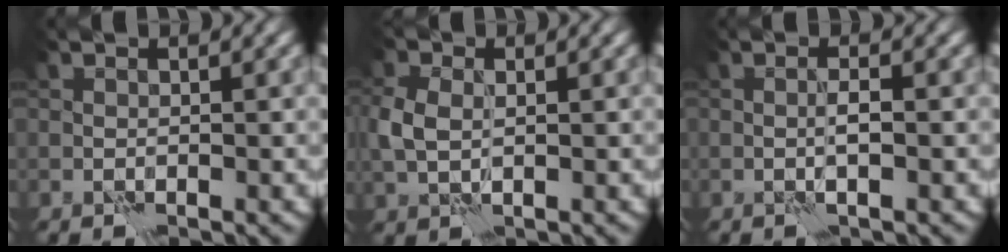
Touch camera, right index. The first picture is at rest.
{"total": 2.8, "force": [0.4, 2.0, 2.0], "torque": [-0.053, 0.002, 0.006]}
{"total": 1.1, "force": [0.0, -0.2, 1.1], "torque": [-0.020, 0.003, 0.000]}